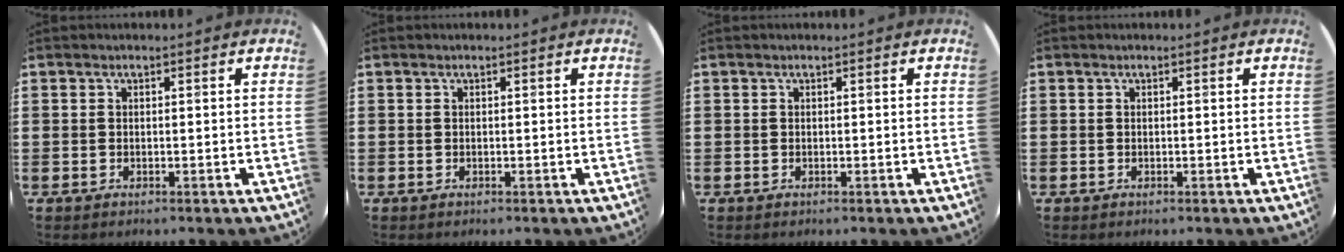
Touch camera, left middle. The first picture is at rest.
{"total": 0.0}
{"total": 0.0}
{"total": 0.0}